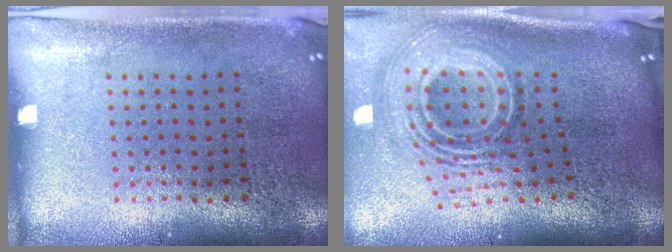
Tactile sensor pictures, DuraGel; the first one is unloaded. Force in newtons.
{"total": 2.6, "press": 1.7, "slide": 2.0}